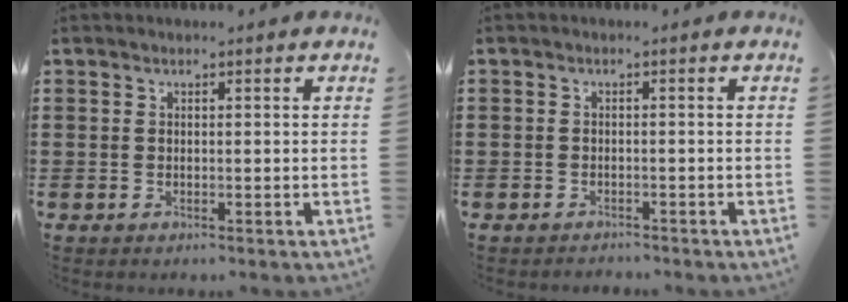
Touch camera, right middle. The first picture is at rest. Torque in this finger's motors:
{"motor_torque": [2.14, 0.00, -0.10, -0.04]}